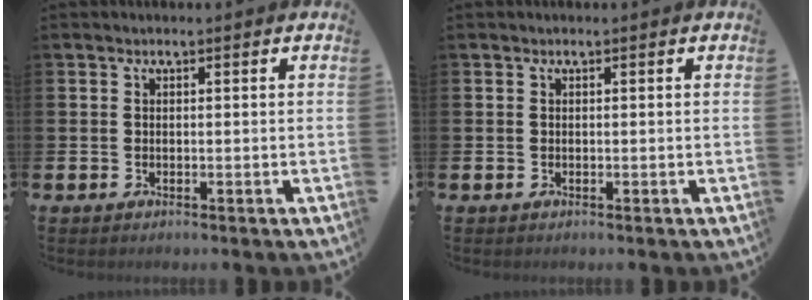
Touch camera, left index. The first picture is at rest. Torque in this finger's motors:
{"motor_torque": [0.00, 0.00, -0.03, 0.00]}